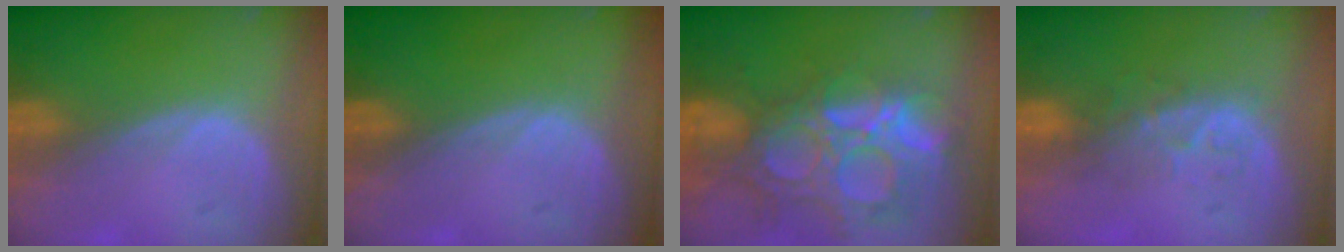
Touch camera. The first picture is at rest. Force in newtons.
{"total": 0.0}
{"total": 14.3, "press": 11.9, "slide": 7.8}
{"total": 4.1, "press": 4.0, "slide": 1.2}